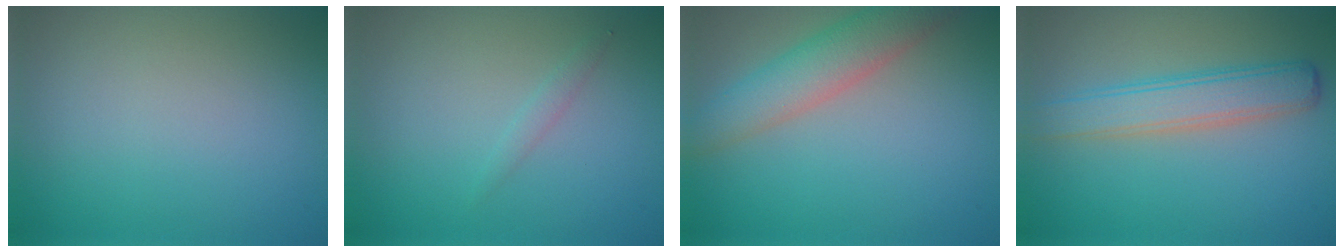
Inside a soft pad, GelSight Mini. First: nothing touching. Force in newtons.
{"total": 0.8, "press": 0.8, "slide": 0.0}
{"total": 4.9, "press": 4.9, "slide": 0.3}
{"total": 4.2, "press": 4.2, "slide": 0.1}